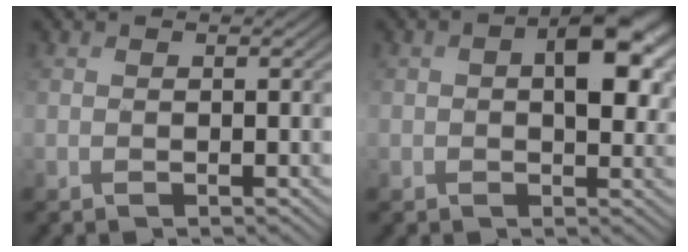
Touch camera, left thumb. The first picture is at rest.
{"total": 7.0, "force": [1.5, 4.0, 5.6], "torque": [-0.076, 0.000, 0.022]}